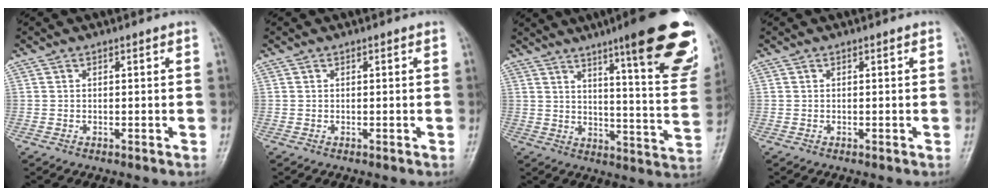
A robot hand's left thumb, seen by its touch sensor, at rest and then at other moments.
{"total": 0.0}
{"total": 23.6, "force": [14.0, 3.8, 18.6], "torque": [-0.221, -0.064, 0.187]}
{"total": 0.0}